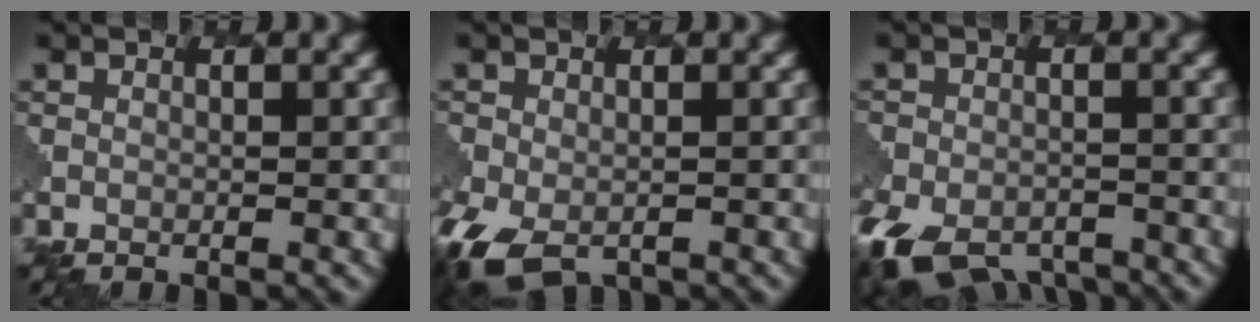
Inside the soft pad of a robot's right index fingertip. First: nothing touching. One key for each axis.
{"total": 5.1, "fx": -3.1, "fy": 2.9, "fz": 2.8, "tx": -0.057, "ty": -0.023, "tz": -0.054}
{"total": 9.2, "fx": -6.9, "fy": 4.7, "fz": 3.9, "tx": -0.066, "ty": -0.029, "tz": -0.103}